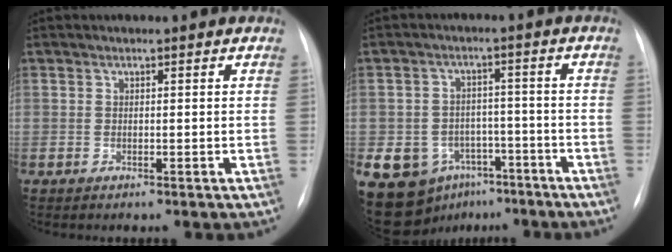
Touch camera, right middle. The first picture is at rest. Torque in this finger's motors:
{"motor_torque": [1.12, -1.02, 0.56, 0.04]}